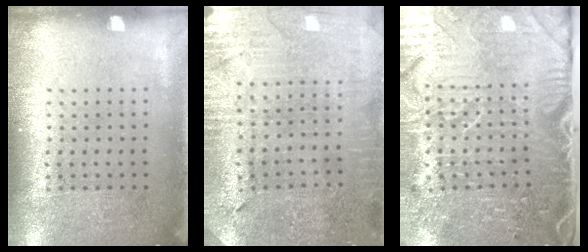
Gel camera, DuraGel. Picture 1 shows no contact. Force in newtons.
{"total": 0.7, "press": 0.6, "slide": 0.3}
{"total": 5.3, "press": 4.4, "slide": 2.9}